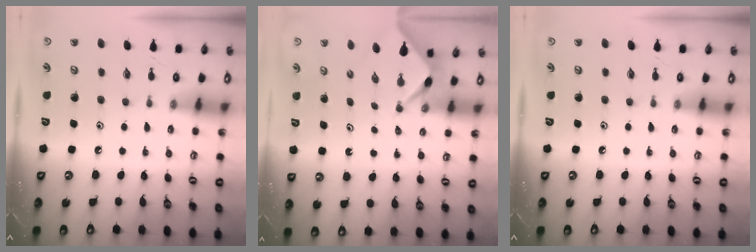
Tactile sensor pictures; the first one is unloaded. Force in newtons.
{"total": 2.2, "press": 2.2, "slide": 0.2}
{"total": 0.0}